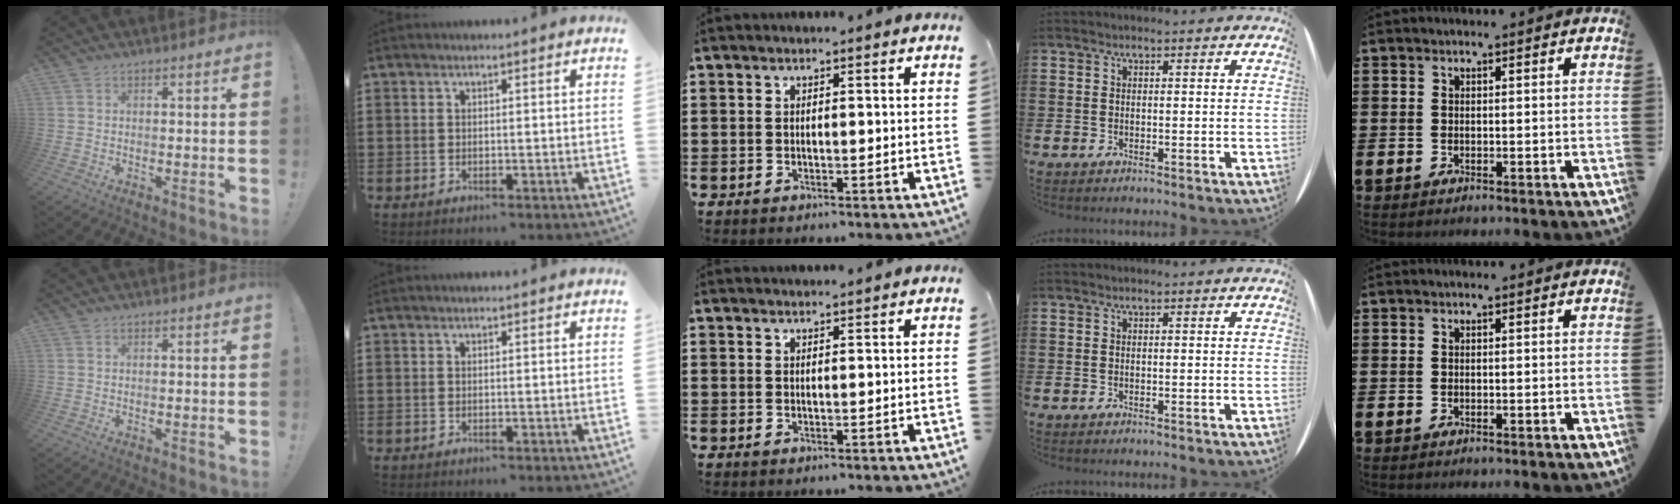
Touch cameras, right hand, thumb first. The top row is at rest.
{"middle": {"total": 0.9, "force": [0.9, -0.1, 0.0], "torque": [-0.002, -0.003, 0.018]}}